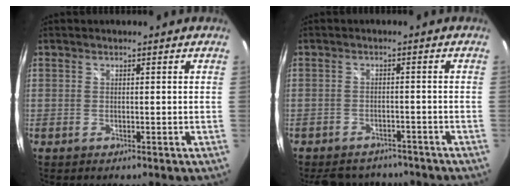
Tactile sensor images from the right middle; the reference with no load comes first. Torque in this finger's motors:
{"motor_torque": [0.95, -1.18, 0.04, 0.02]}